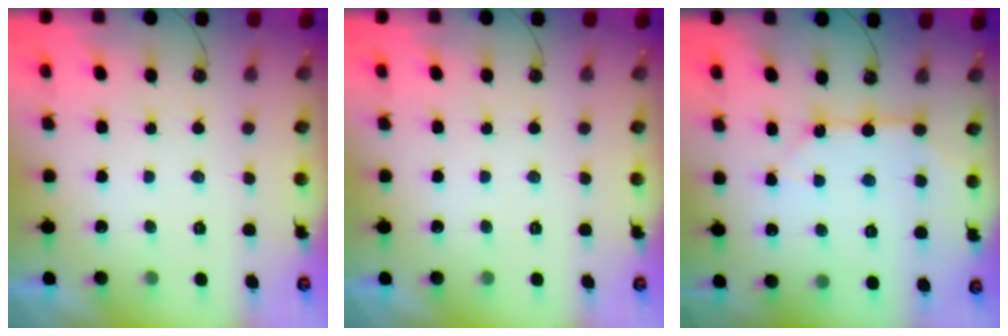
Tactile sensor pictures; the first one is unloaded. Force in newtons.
{"total": 0.0}
{"total": 8.2, "press": 8.1, "slide": 0.9}